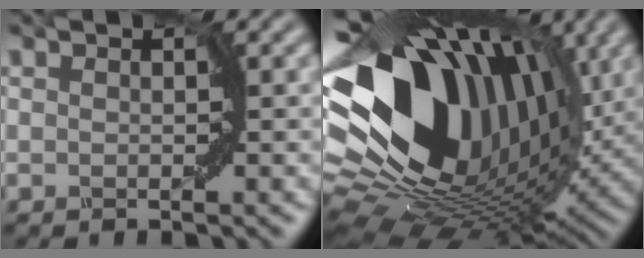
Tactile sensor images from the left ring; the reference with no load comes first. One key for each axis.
{"total": 17.6, "fx": 4.8, "fy": 11.8, "fz": 12.1, "tx": -0.247, "ty": 0.003, "tz": 0.080}